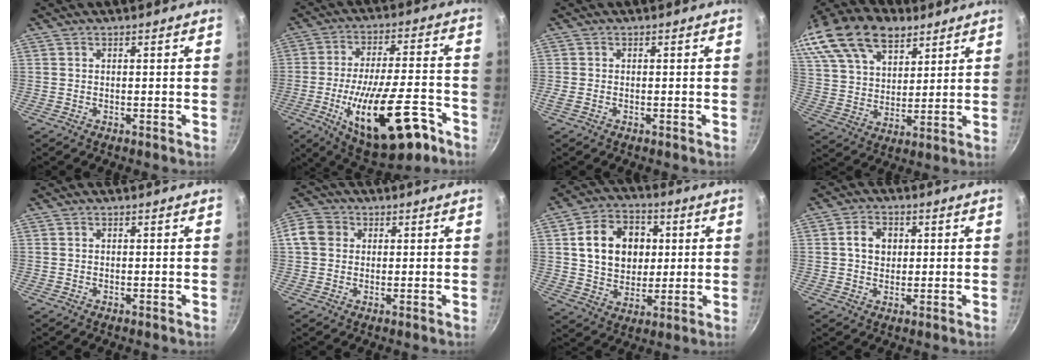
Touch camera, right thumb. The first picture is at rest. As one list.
[{"total": 21.8, "force": [-9.8, 8.4, 17.6], "torque": [-0.258, 0.041, -0.141]}, {"total": 1.2, "force": [-0.6, 0.5, 0.9], "torque": [-0.027, 0.002, -0.017]}, {"total": 26.3, "force": [16.0, 15.1, 14.4], "torque": [-0.304, 0.006, 0.288]}, {"total": 0.0}, {"total": 7.3, "force": [1.3, 6.3, 3.4], "torque": [-0.053, 0.014, 0.009]}, {"total": 15.1, "force": [2.6, 11.8, 8.9], "torque": [-0.114, 0.009, 0.043]}, {"total": 4.0, "force": [0.7, 3.2, 2.3], "torque": [-0.023, 0.003, 0.009]}]